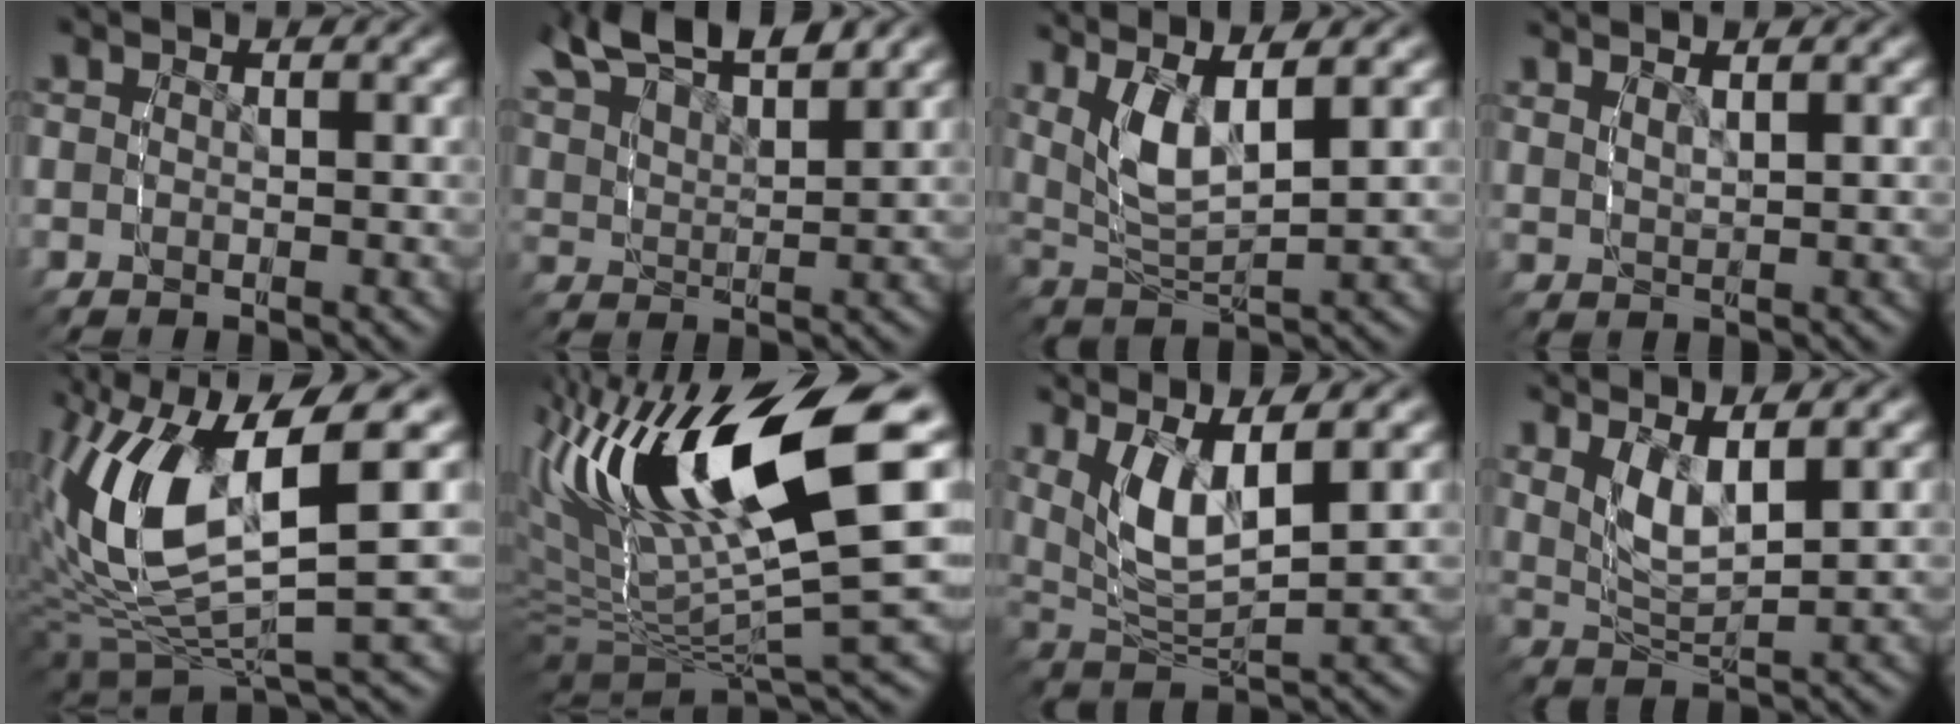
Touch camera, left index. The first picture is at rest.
{"total": 6.9, "force": [4.8, 3.6, 3.5], "torque": [-0.082, 0.009, 0.073]}
{"total": 7.7, "force": [2.2, 5.2, 5.3], "torque": [-0.139, -0.006, 0.039]}
{"total": 3.5, "force": [2.3, 1.6, 2.2], "torque": [-0.040, 0.004, 0.038]}
{"total": 12.0, "force": [0.1, 7.3, 9.5], "torque": [-0.224, -0.033, 0.019]}
{"total": 15.3, "force": [1.9, 8.5, 12.6], "torque": [-0.244, -0.001, 0.033]}
{"total": 8.7, "force": [2.5, 5.7, 6.1], "torque": [-0.148, -0.006, 0.044]}
{"total": 7.6, "force": [2.3, 5.1, 5.2], "torque": [-0.128, -0.010, 0.036]}